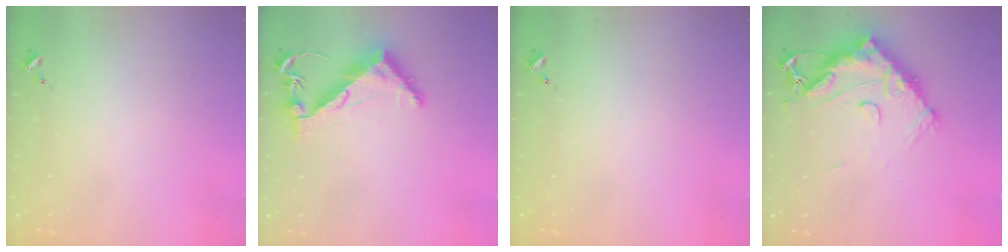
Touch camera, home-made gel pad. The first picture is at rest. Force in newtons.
{"total": 9.7, "press": 9.6, "slide": 1.0}
{"total": 0.0}
{"total": 14.9, "press": 14.8, "slide": 1.4}